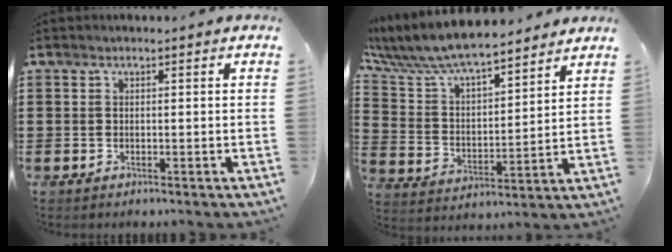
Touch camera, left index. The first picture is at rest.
{"total": 8.7, "force": [8.0, 1.6, 2.9], "torque": [-0.096, -0.045, 0.139]}